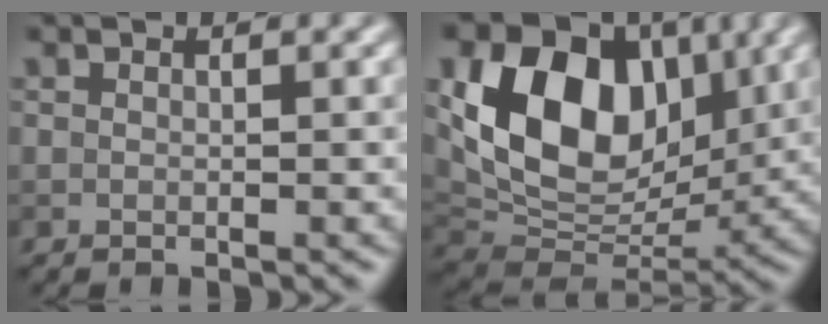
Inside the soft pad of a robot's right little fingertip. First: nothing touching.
{"total": 12.5, "force": [3.4, 8.9, 8.2], "torque": [-0.143, -0.003, 0.059]}